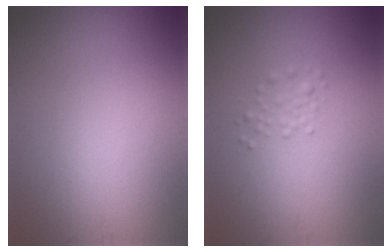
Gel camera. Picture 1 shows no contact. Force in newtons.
{"total": 1.3, "press": 1.3, "slide": 0.1}